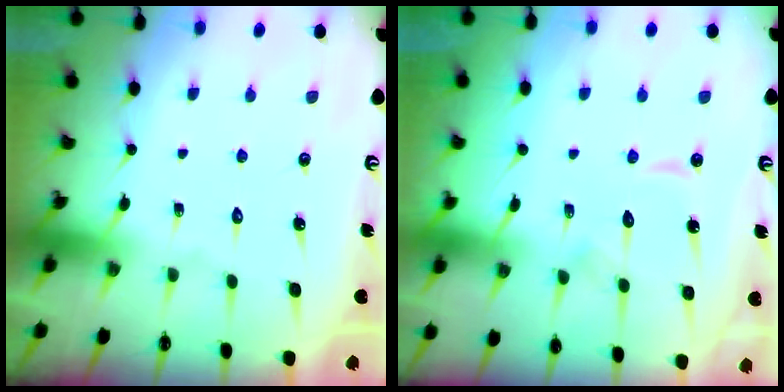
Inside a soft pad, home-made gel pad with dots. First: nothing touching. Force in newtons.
{"total": 7.8, "press": 7.7, "slide": 0.7}